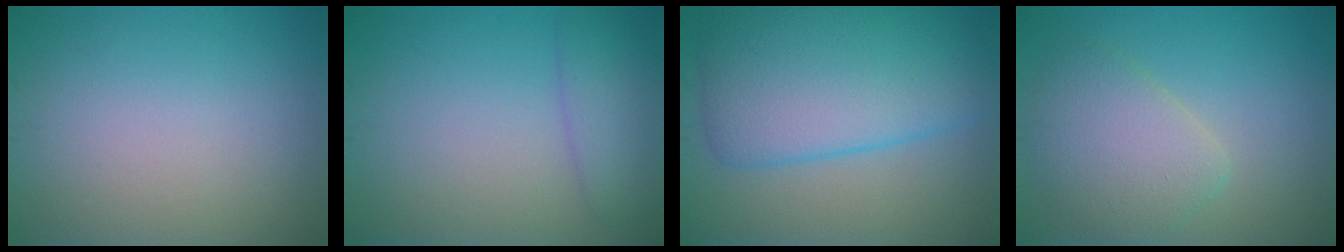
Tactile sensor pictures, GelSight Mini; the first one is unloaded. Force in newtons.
{"total": 2.8, "press": 2.8, "slide": 0.1}
{"total": 9.0, "press": 9.0, "slide": 0.4}
{"total": 4.5, "press": 4.5, "slide": 0.3}